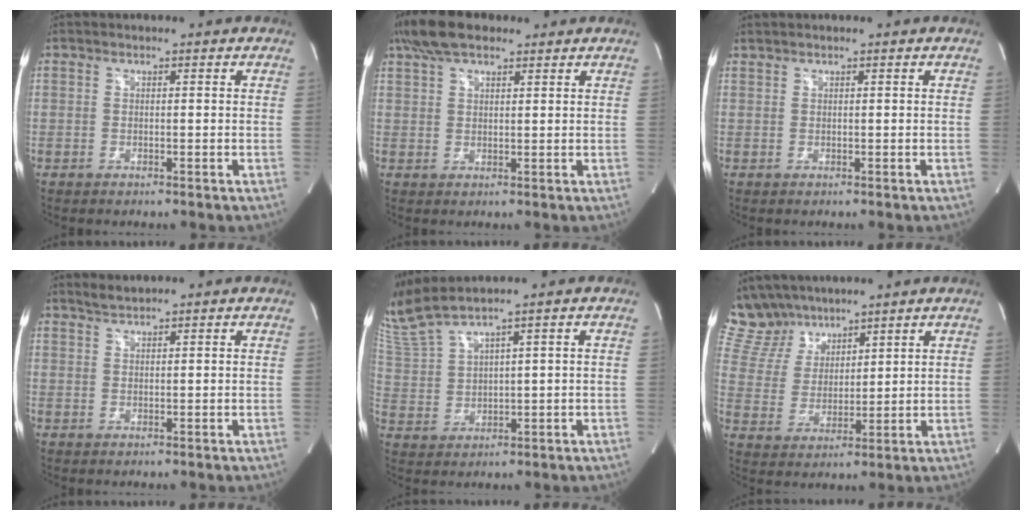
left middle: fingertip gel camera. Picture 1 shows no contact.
{"total": 7.3, "force": [5.4, 2.8, 4.1], "torque": [-0.089, 0.026, 0.101]}
{"total": 0.5, "force": [0.5, 0.0, 0.1], "torque": [-0.008, 0.007, 0.016]}
{"total": 2.3, "force": [2.2, 0.1, 0.9], "torque": [-0.023, 0.006, 0.043]}
{"total": 7.2, "force": [6.2, -1.4, 3.3], "torque": [-0.089, 0.005, 0.141]}
{"total": 10.3, "force": [9.0, 4.8, 1.6], "torque": [-0.044, 0.021, 0.188]}